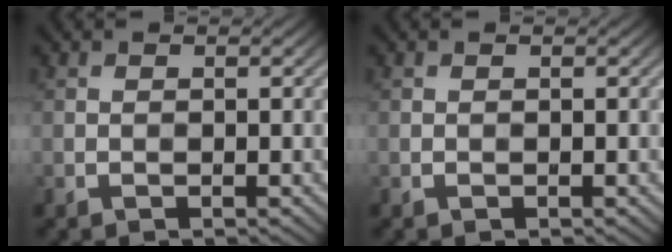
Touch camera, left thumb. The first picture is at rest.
{"total": 0.0}